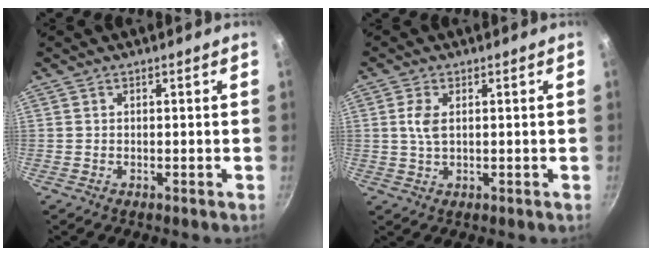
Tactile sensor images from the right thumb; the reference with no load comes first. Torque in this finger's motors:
{"motor_torque": [-0.87, 0.33, 0.55, 0.43, 0.01]}